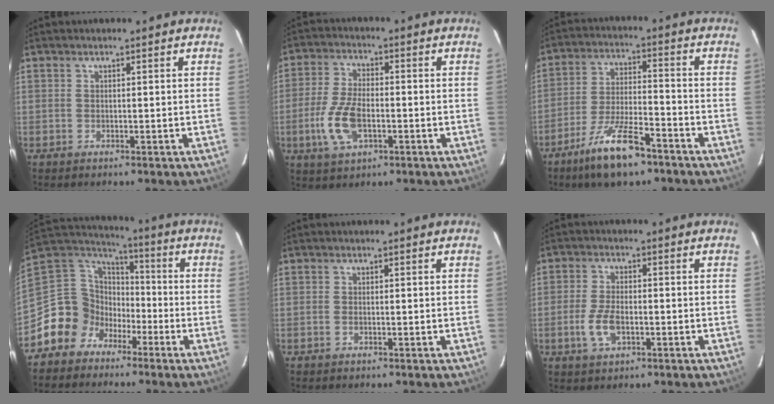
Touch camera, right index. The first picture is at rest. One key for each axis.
{"total": 9.5, "fx": -2.8, "fy": 4.7, "fz": 7.8, "tx": -0.172, "ty": -0.001, "tz": -0.050}
{"total": 12.1, "fx": -8.5, "fy": 3.2, "fz": 8.0, "tx": -0.170, "ty": -0.013, "tz": -0.151}
{"total": 12.7, "fx": -6.3, "fy": 10.7, "fz": 2.8, "tx": -0.082, "ty": 0.031, "tz": -0.124}
{"total": 0.5, "fx": -0.2, "fy": 0.2, "fz": 0.4, "tx": -0.008, "ty": 0.000, "tz": -0.004}
{"total": 6.0, "fx": -1.9, "fy": 3.0, "fz": 4.8, "tx": -0.107, "ty": -0.001, "tz": -0.034}